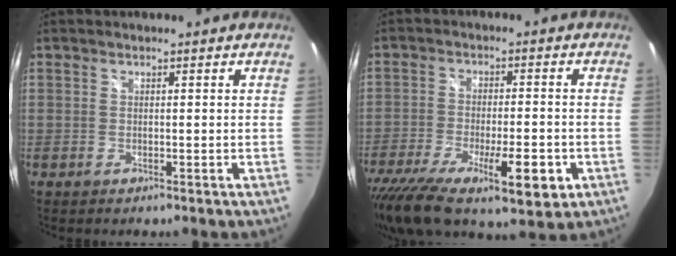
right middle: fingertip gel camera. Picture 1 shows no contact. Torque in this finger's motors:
{"motor_torque": [1.15, -0.99, 0.41, 0.12]}